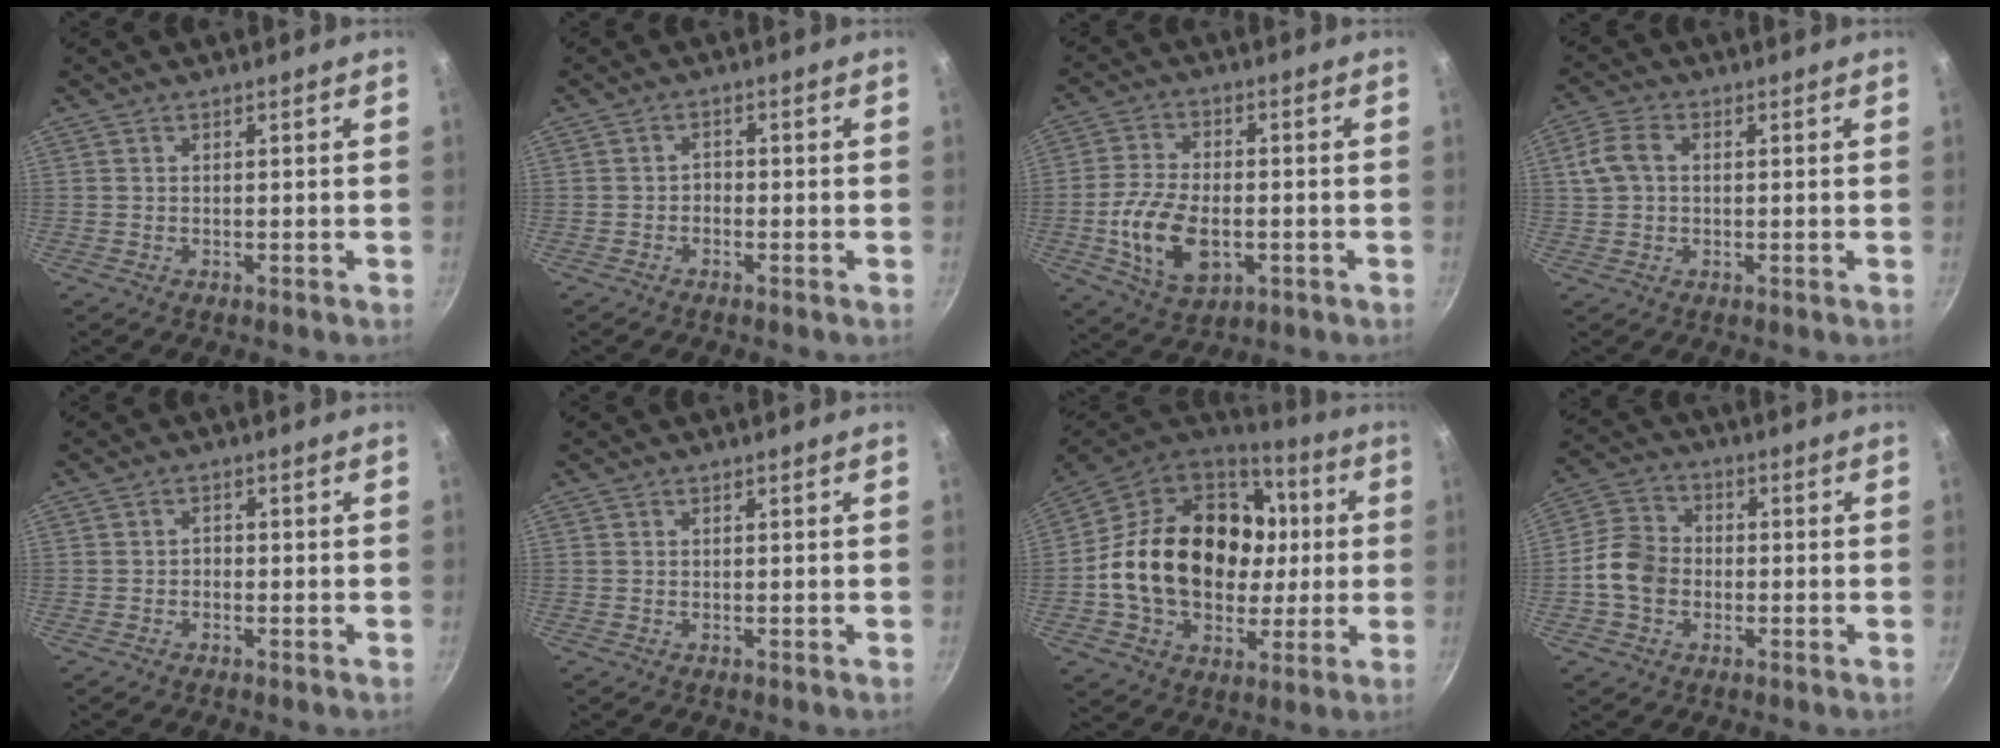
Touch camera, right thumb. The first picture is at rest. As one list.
[{"total": 1.4, "force": [-0.9, 1.0, 0.6], "torque": [-0.003, 0.011, -0.017]}, {"total": 12.5, "force": [-2.7, 7.4, 9.7], "torque": [-0.180, 0.011, -0.045]}, {"total": 5.7, "force": [0.9, 4.0, 3.9], "torque": [-0.077, 0.013, 0.011]}, {"total": 1.2, "force": [-0.7, 0.8, 0.4], "torque": [-0.003, 0.007, -0.013]}, {"total": 0.0}, {"total": 27.0, "force": [1.0, 20.4, 17.7], "torque": [-0.282, 0.034, 0.023]}, {"total": 8.7, "force": [-1.8, 7.0, 4.9], "torque": [-0.069, 0.021, -0.048]}]